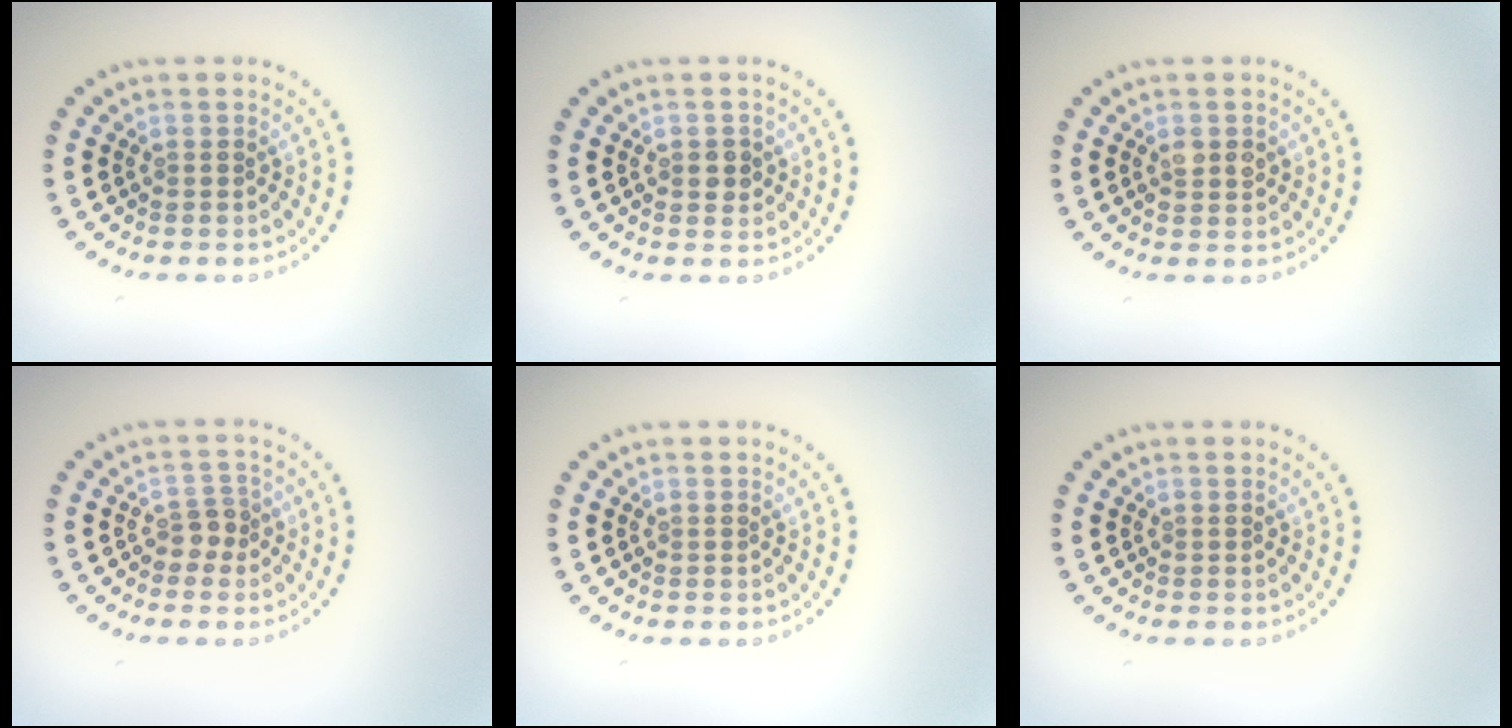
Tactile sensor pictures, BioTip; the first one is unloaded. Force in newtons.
{"total": 1.4, "press": 1.4, "slide": 0.1}
{"total": 1.7, "press": 1.7, "slide": 0.1}
{"total": 1.7, "press": 1.4, "slide": 1.0}
{"total": 0.0}
{"total": 0.0}